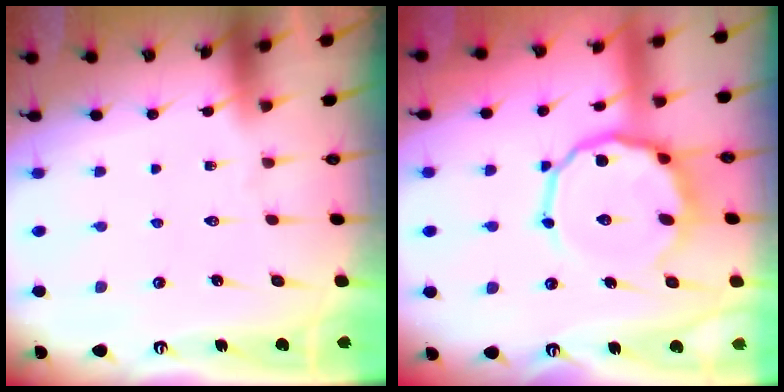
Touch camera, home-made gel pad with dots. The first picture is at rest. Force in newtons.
{"total": 12.4, "press": 12.1, "slide": 2.6}